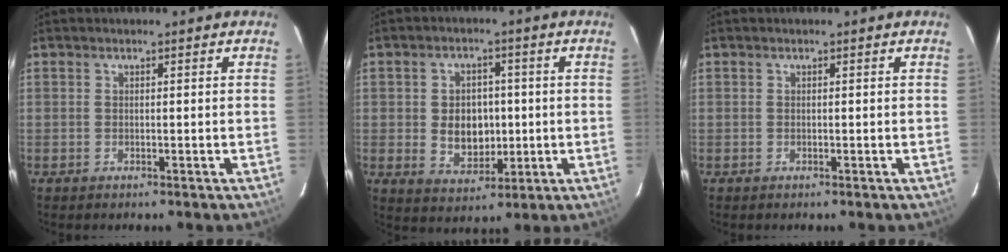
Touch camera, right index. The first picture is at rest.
{"total": 7.8, "force": [-0.2, 6.0, 5.0], "torque": [-0.095, 0.003, 0.012]}
{"total": 0.0}